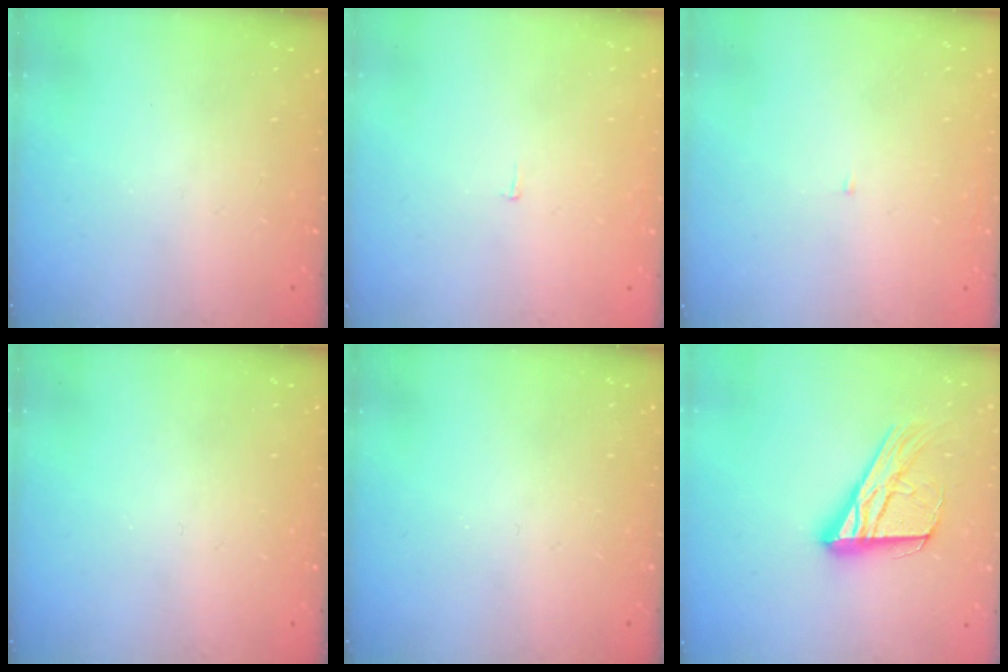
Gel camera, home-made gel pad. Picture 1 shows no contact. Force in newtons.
{"total": 2.2, "press": 2.2, "slide": 0.1}
{"total": 2.1, "press": 2.1, "slide": 0.2}
{"total": 0.0}
{"total": 0.0}
{"total": 17.6, "press": 17.5, "slide": 1.7}